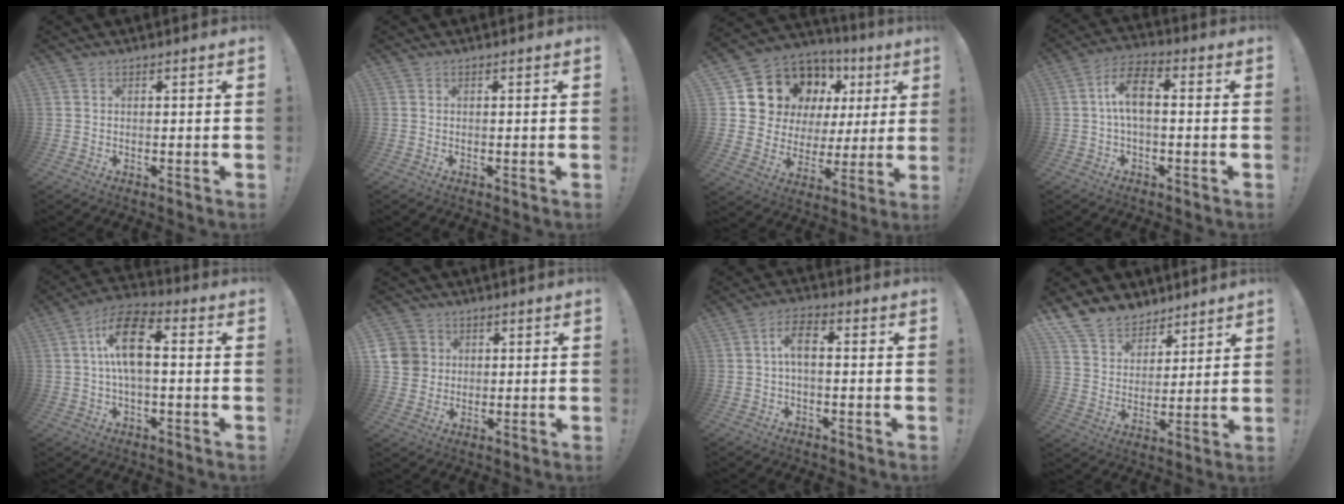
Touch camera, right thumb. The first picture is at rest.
{"total": 0.0}
{"total": 11.7, "force": [7.8, 7.7, 4.1], "torque": [-0.067, -0.073, 0.152]}
{"total": 9.0, "force": [0.4, 4.2, 7.9], "torque": [-0.152, 0.014, 0.010]}
{"total": 12.8, "force": [1.1, 6.3, 11.1], "torque": [-0.192, 0.019, 0.021]}
{"total": 7.3, "force": [1.8, 6.8, 1.9], "torque": [-0.027, -0.009, 0.037]}
{"total": 5.6, "force": [0.0, 2.4, 5.1], "torque": [-0.106, 0.011, 0.001]}
{"total": 11.9, "force": [9.1, 7.3, 2.3], "torque": [-0.048, -0.068, 0.180]}